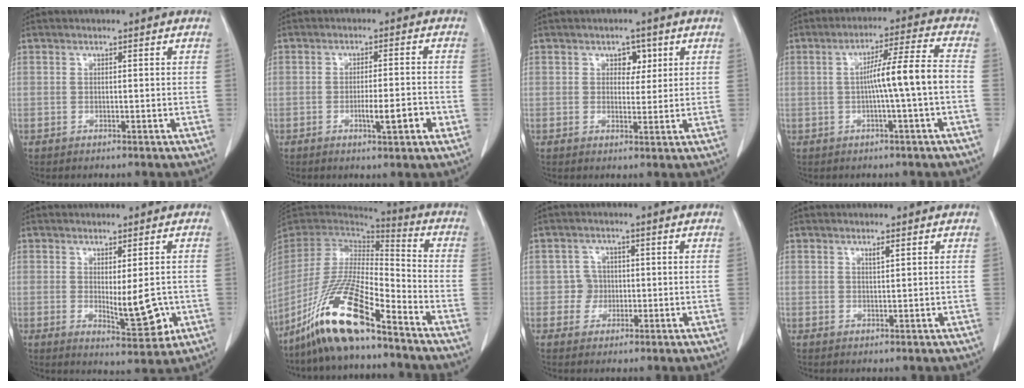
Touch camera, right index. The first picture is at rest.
{"total": 5.2, "force": [-1.8, 0.6, 4.9], "torque": [-0.073, -0.001, -0.024]}
{"total": 3.0, "force": [1.2, 2.0, 1.8], "torque": [-0.016, 0.004, 0.017]}
{"total": 7.8, "force": [-1.1, -0.9, 7.7], "torque": [-0.128, 0.015, -0.018]}
{"total": 6.6, "force": [-0.8, 1.9, 6.3], "torque": [-0.085, -0.014, -0.002]}
{"total": 16.3, "force": [-10.9, 2.3, 11.9], "torque": [-0.240, -0.026, -0.210]}
{"total": 2.7, "force": [-0.3, 2.7, 0.0], "torque": [0.010, 0.010, -0.007]}
{"total": 0.8, "force": [0.5, 0.0, 0.6], "torque": [-0.011, -0.003, 0.010]}